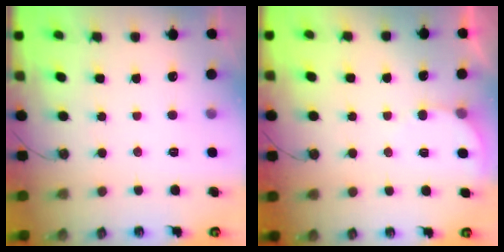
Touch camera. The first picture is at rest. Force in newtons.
{"total": 2.9, "press": 2.9, "slide": 0.3}